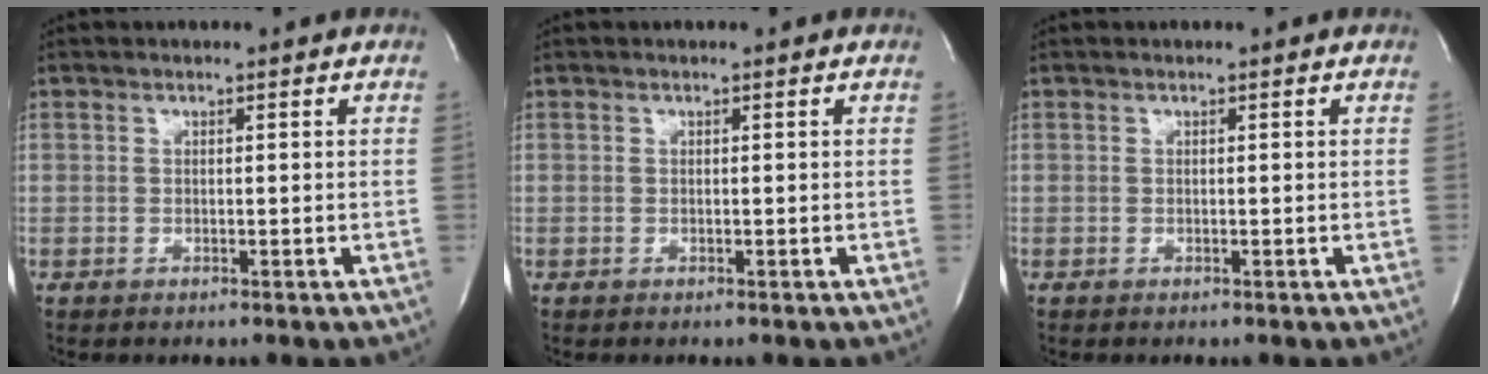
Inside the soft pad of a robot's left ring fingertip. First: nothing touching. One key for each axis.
{"total": 0.0}
{"total": 0.0}